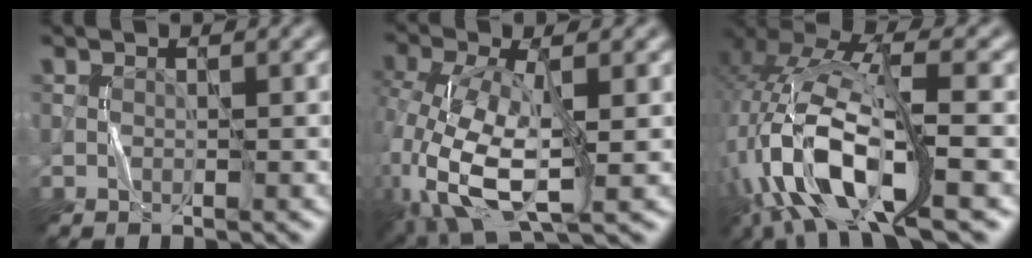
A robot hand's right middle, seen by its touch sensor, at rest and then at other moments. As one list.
[{"total": 9.9, "force": [-2.0, 5.2, 8.1], "torque": [-0.193, -0.018, -0.037]}, {"total": 14.2, "force": [-3.5, 5.3, 12.7], "torque": [-0.279, 0.008, -0.063]}]